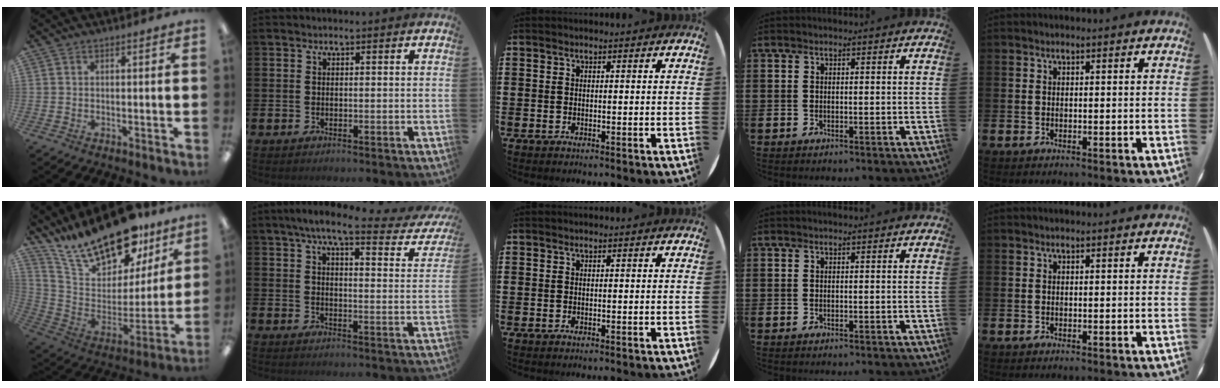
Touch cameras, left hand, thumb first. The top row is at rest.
{"thumb": {"total": 22.8, "force": [18.8, 8.2, 9.8], "torque": [-0.177, -0.133, 0.330]}, "index": {"total": 6.5, "force": [5.0, 1.2, 4.0], "torque": [-0.080, -0.028, 0.077]}}